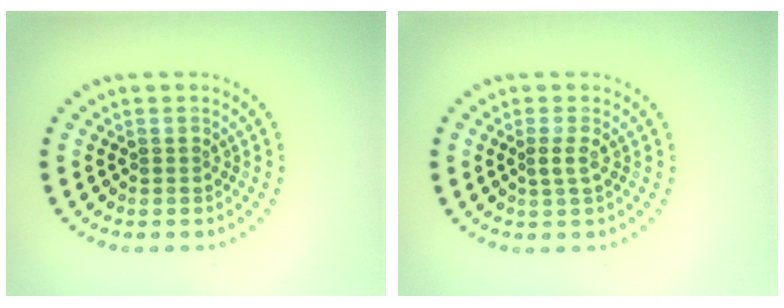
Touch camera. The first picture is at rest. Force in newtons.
{"total": 1.0, "press": 0.9, "slide": 0.6}